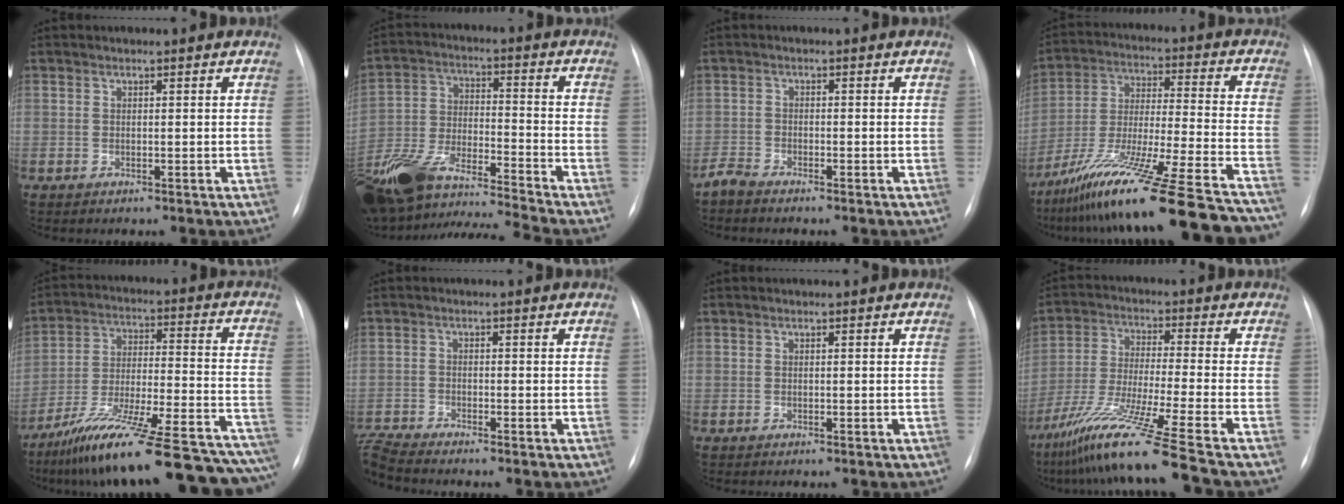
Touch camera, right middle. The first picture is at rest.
{"total": 20.0, "force": [-16.7, 1.6, 10.8], "torque": [-0.249, -0.005, -0.301]}
{"total": 1.7, "force": [-1.7, 0.0, 0.3], "torque": [-0.008, -0.004, -0.035]}
{"total": 26.1, "force": [-21.7, -0.4, 14.5], "torque": [-0.215, -0.033, -0.352]}
{"total": 30.9, "force": [-25.8, 3.7, 16.5], "torque": [-0.188, -0.005, -0.373]}
{"total": 4.0, "force": [-3.7, -1.2, 0.6], "torque": [-0.023, -0.011, -0.073]}
{"total": 0.0}
{"total": 14.7, "force": [-10.9, -3.2, 9.3], "torque": [-0.181, -0.041, -0.191]}